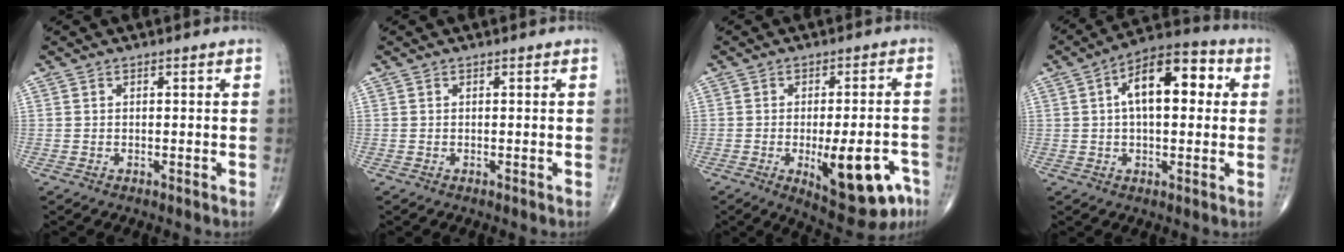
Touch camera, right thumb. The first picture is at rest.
{"total": 0.0}
{"total": 14.9, "force": [-5.8, 5.8, 12.5], "torque": [-0.144, 0.016, -0.064]}
{"total": 13.6, "force": [2.8, 6.8, 11.5], "torque": [-0.164, 0.027, 0.035]}